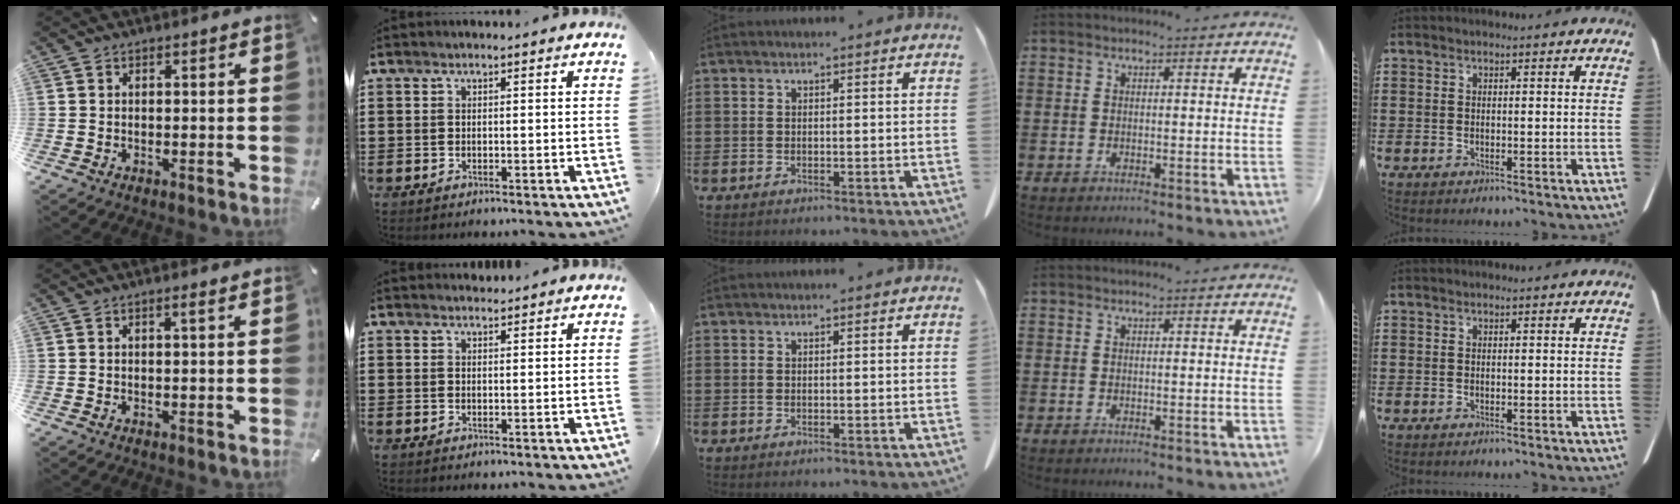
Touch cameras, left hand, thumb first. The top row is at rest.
{"thumb": {"total": 1.3, "force": [0.6, 0.1, 1.1], "torque": [-0.023, 0.000, 0.010]}, "index": {"total": 1.2, "force": [1.2, 0.2, 0.1], "torque": [-0.004, 0.000, 0.024]}}